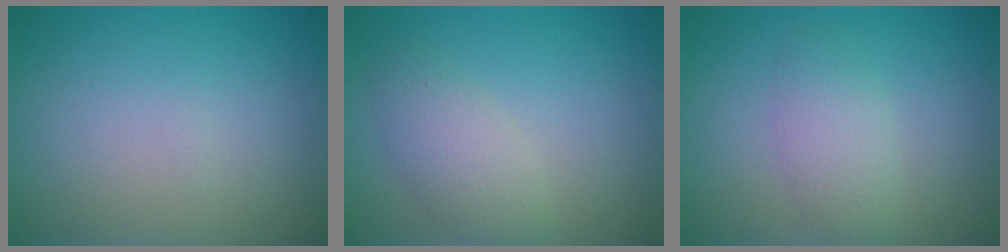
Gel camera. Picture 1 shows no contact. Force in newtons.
{"total": 3.0, "press": 3.0, "slide": 0.1}
{"total": 2.7, "press": 2.7, "slide": 0.1}